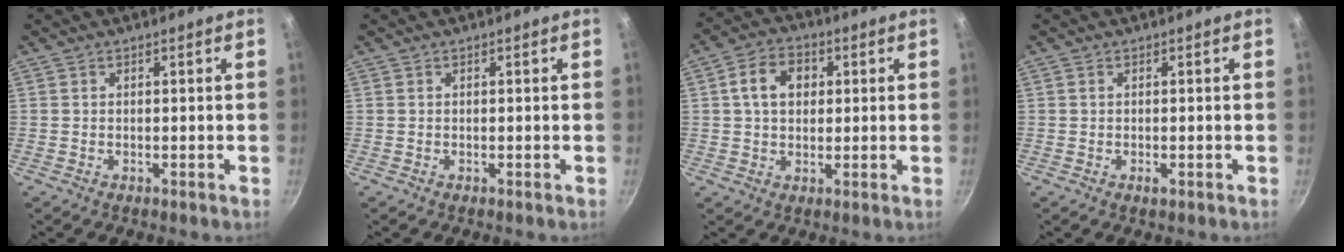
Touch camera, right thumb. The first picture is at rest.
{"total": 0.0}
{"total": 7.9, "force": [1.7, 5.9, 4.9], "torque": [-0.063, 0.010, 0.020]}
{"total": 1.0, "force": [-0.3, 0.4, 0.9], "torque": [-0.016, 0.000, -0.005]}